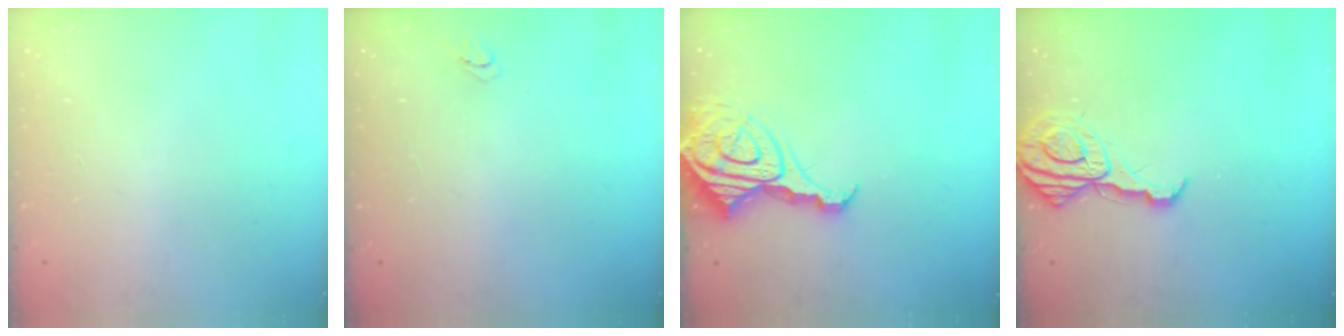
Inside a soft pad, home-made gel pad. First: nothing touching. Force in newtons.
{"total": 3.1, "press": 3.1, "slide": 0.4}
{"total": 14.6, "press": 14.5, "slide": 1.4}
{"total": 11.1, "press": 11.1, "slide": 1.2}